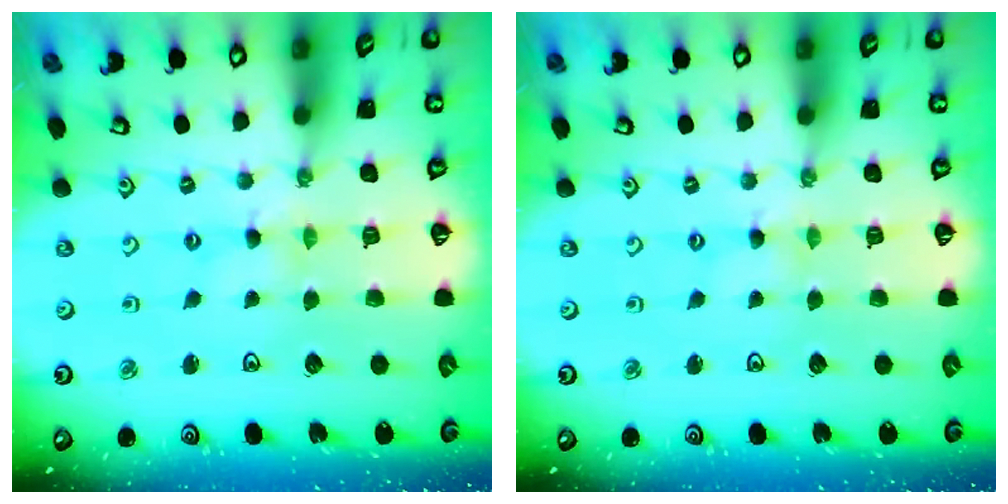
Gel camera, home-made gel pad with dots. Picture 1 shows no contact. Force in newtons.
{"total": 0.0}